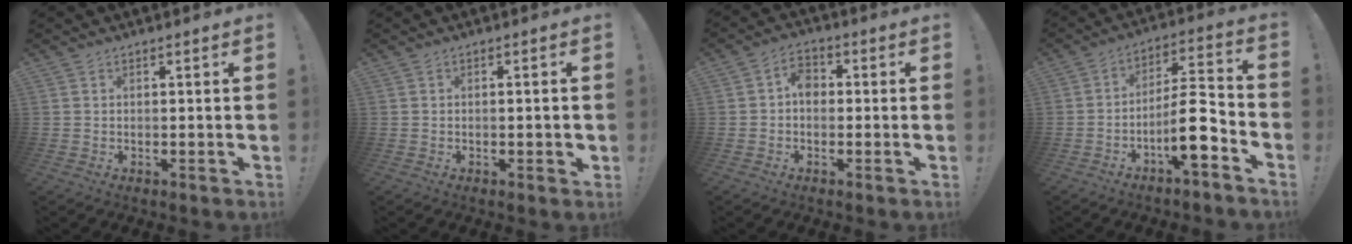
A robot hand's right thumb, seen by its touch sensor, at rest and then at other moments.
{"total": 1.6, "force": [-0.5, 0.4, 1.5], "torque": [-0.021, 0.003, -0.010]}
{"total": 5.1, "force": [-0.3, 3.8, 3.5], "torque": [-0.055, 0.012, -0.005]}
{"total": 12.9, "force": [-5.6, 3.6, 11.0], "torque": [-0.173, 0.029, -0.093]}